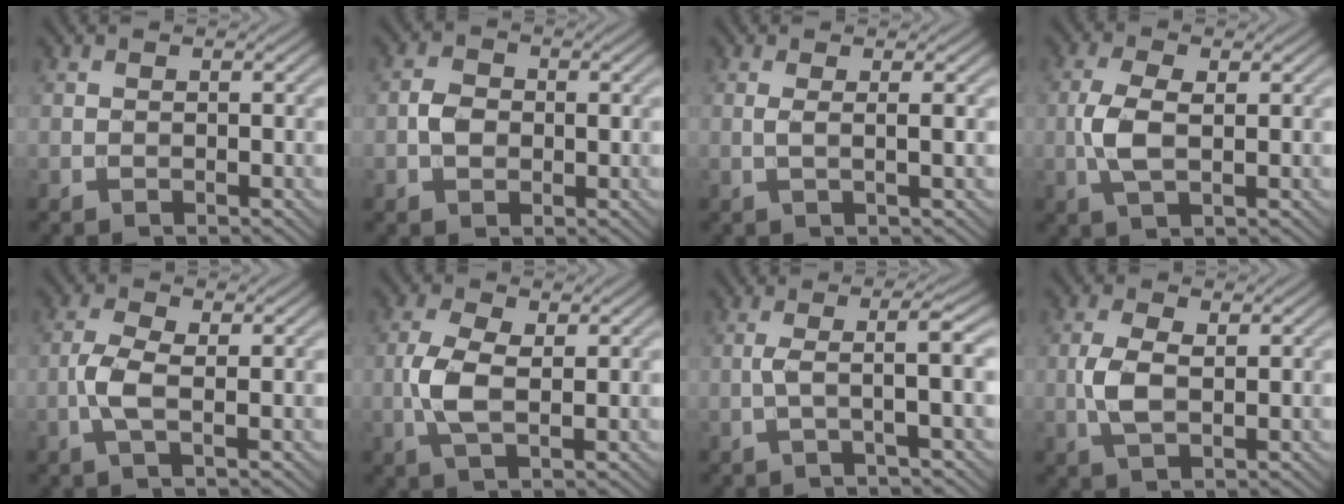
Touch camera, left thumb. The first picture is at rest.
{"total": 2.9, "force": [-0.3, 2.2, 1.9], "torque": [-0.042, 0.000, -0.012]}
{"total": 2.1, "force": [0.3, 0.4, 2.0], "torque": [-0.039, 0.007, -0.003]}
{"total": 4.7, "force": [-0.1, 2.1, 4.2], "torque": [-0.105, 0.001, -0.003]}
{"total": 3.5, "force": [-0.5, 1.1, 3.3], "torque": [-0.080, 0.003, -0.018]}
{"total": 5.2, "force": [0.0, 2.4, 4.6], "torque": [-0.115, 0.001, -0.003]}
{"total": 4.1, "force": [-0.4, 0.4, 4.1], "torque": [-0.069, 0.013, -0.024]}
{"total": 4.4, "force": [0.1, 2.1, 3.8], "torque": [-0.096, 0.000, 0.002]}